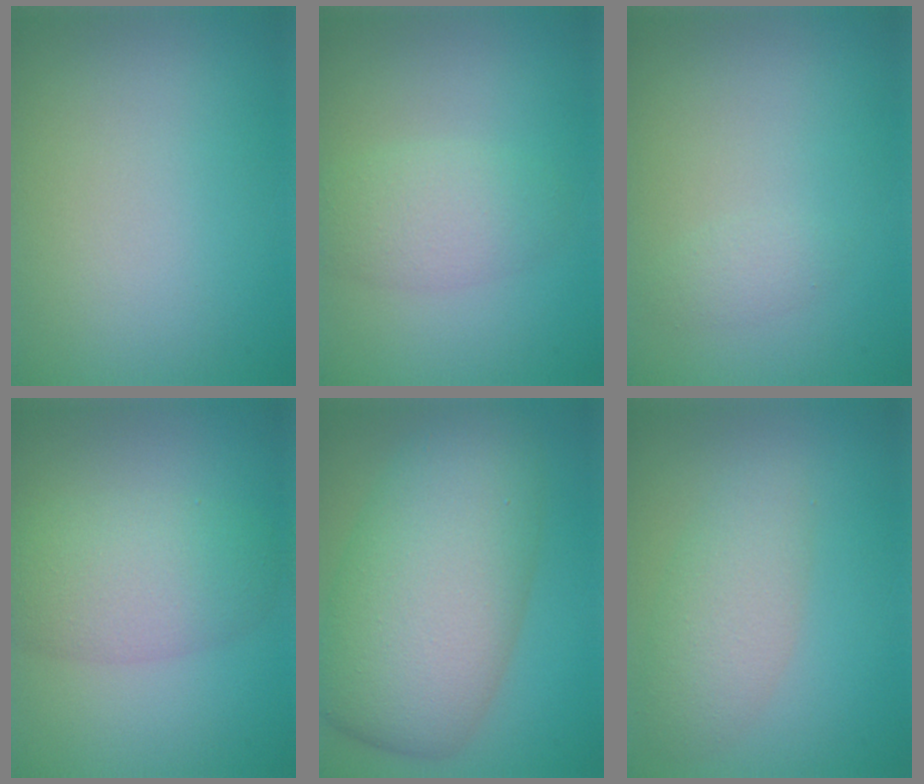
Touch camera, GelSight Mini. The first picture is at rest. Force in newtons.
{"total": 2.9, "press": 2.9, "slide": 0.1}
{"total": 0.9, "press": 0.9, "slide": 0.0}
{"total": 5.4, "press": 5.4, "slide": 0.1}
{"total": 11.2, "press": 11.2, "slide": 0.6}
{"total": 3.6, "press": 3.6, "slide": 0.0}